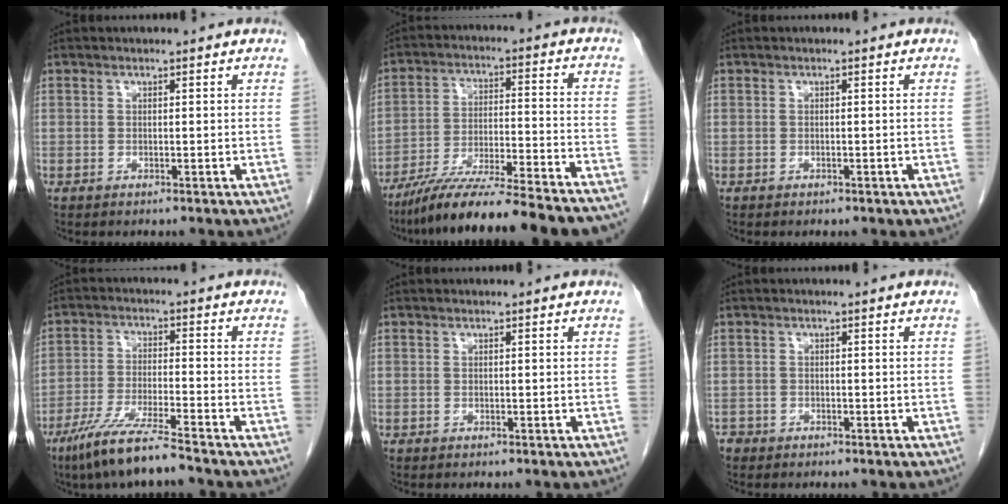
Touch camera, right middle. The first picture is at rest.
{"total": 22.4, "force": [-19.4, 0.8, 11.1], "torque": [-0.148, -0.021, -0.296]}
{"total": 0.6, "force": [-0.4, 0.3, 0.3], "torque": [-0.010, -0.001, -0.004]}
{"total": 9.2, "force": [-7.0, 0.0, 6.0], "torque": [-0.118, -0.031, -0.132]}
{"total": 0.0}
{"total": 1.4, "force": [-1.1, 0.9, 0.0], "torque": [-0.003, 0.003, -0.020]}